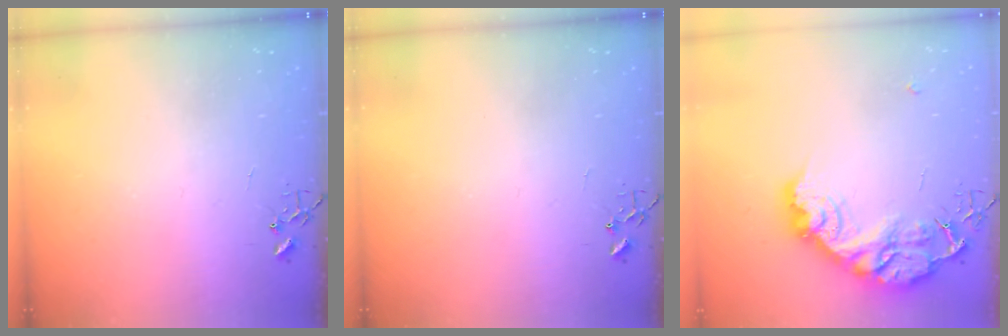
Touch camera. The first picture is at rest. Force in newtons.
{"total": 0.0}
{"total": 25.5, "press": 25.4, "slide": 2.1}